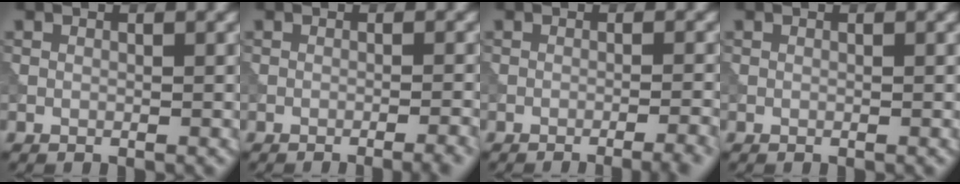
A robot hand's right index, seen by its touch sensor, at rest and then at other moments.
{"total": 3.0, "force": [-2.0, 0.6, 2.1], "torque": [-0.025, 0.016, -0.031]}
{"total": 4.1, "force": [-2.8, 1.0, 2.8], "torque": [-0.027, 0.014, -0.039]}
{"total": 0.0}